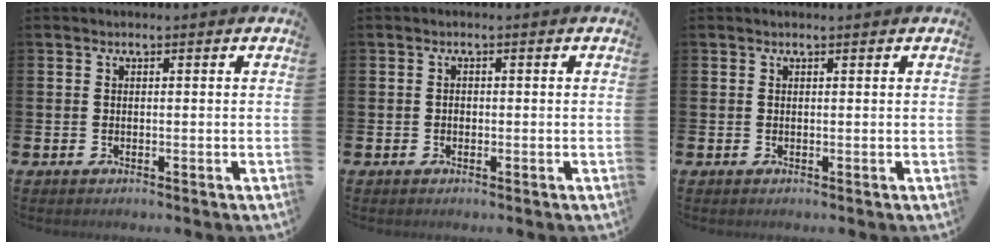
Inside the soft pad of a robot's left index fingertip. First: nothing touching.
{"total": 0.7, "force": [-0.3, 0.6, 0.3], "torque": [-0.001, 0.001, -0.007]}
{"total": 0.0}